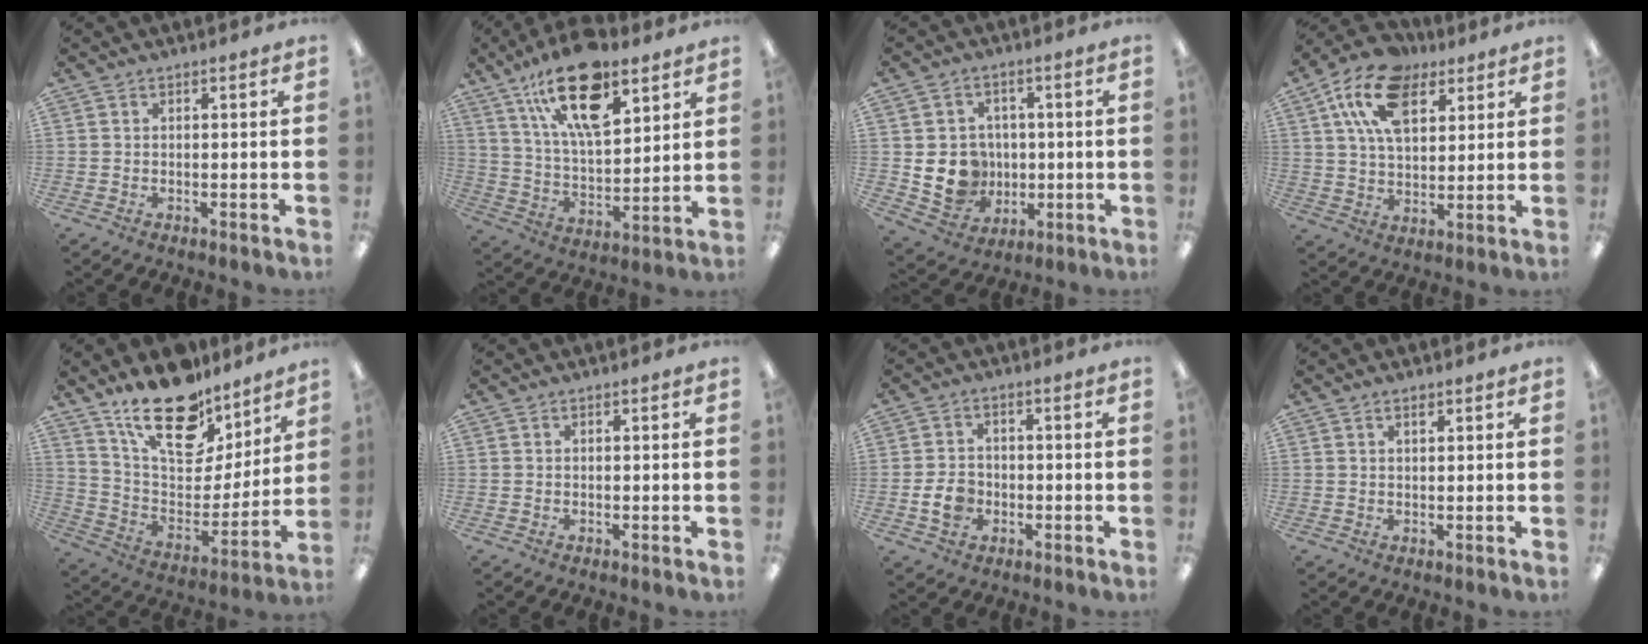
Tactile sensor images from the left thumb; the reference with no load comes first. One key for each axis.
{"total": 20.8, "fx": 12.5, "fy": 9.1, "fz": 13.9, "tx": -0.230, "ty": -0.056, "tz": 0.213}
{"total": 10.1, "fx": -0.6, "fy": 9.3, "fz": 3.9, "tx": -0.088, "ty": 0.009, "tz": -0.001}
{"total": 16.3, "fx": 8.2, "fy": 9.8, "fz": 10.1, "tx": -0.180, "ty": -0.010, "tz": 0.151}
{"total": 21.7, "fx": 15.7, "fy": 10.1, "fz": 11.0, "tx": -0.179, "ty": -0.106, "tz": 0.281}
{"total": 0.0}
{"total": 6.0, "fx": -1.6, "fy": 4.6, "fz": 3.6, "tx": -0.072, "ty": 0.009, "tz": -0.028}
{"total": 1.3, "fx": 1.0, "fy": 0.5, "fz": 0.8, "tx": -0.017, "ty": 0.000, "tz": 0.017}